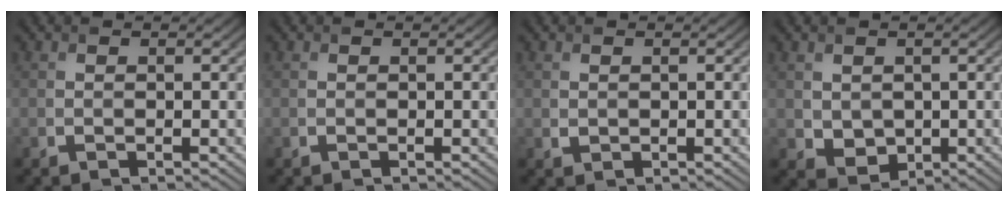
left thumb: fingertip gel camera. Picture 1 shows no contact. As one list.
[{"total": 0.0}, {"total": 0.6, "force": [0.3, 0.5, 0.2], "torque": [-0.006, -0.004, 0.010]}, {"total": 3.0, "force": [0.7, 2.5, 1.4], "torque": [-0.042, -0.010, 0.020]}]